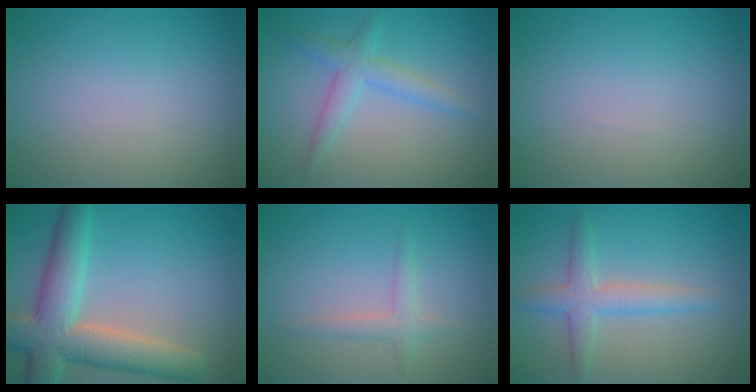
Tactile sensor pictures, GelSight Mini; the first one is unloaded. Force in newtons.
{"total": 2.8, "press": 2.8, "slide": 0.1}
{"total": 0.0}
{"total": 8.1, "press": 8.1, "slide": 0.8}
{"total": 1.5, "press": 1.5, "slide": 0.1}
{"total": 3.2, "press": 3.2, "slide": 0.0}